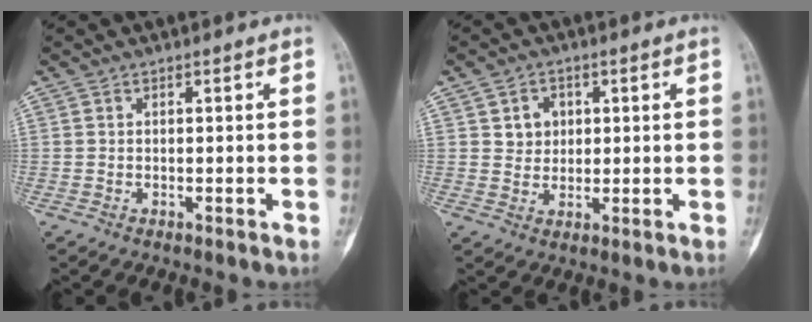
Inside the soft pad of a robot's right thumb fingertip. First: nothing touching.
{"total": 4.4, "force": [1.3, 3.8, 1.8], "torque": [-0.004, -0.003, 0.020]}